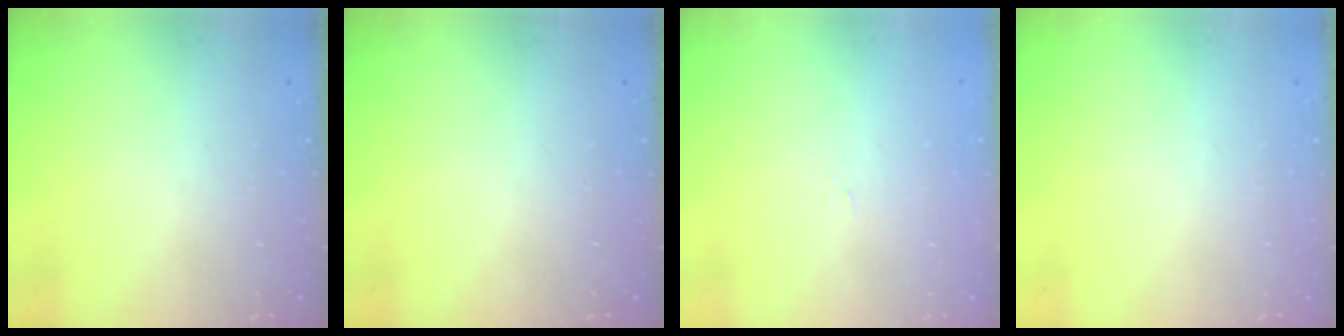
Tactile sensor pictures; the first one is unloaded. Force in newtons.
{"total": 0.0}
{"total": 1.6, "press": 1.5, "slide": 0.3}
{"total": 0.0}